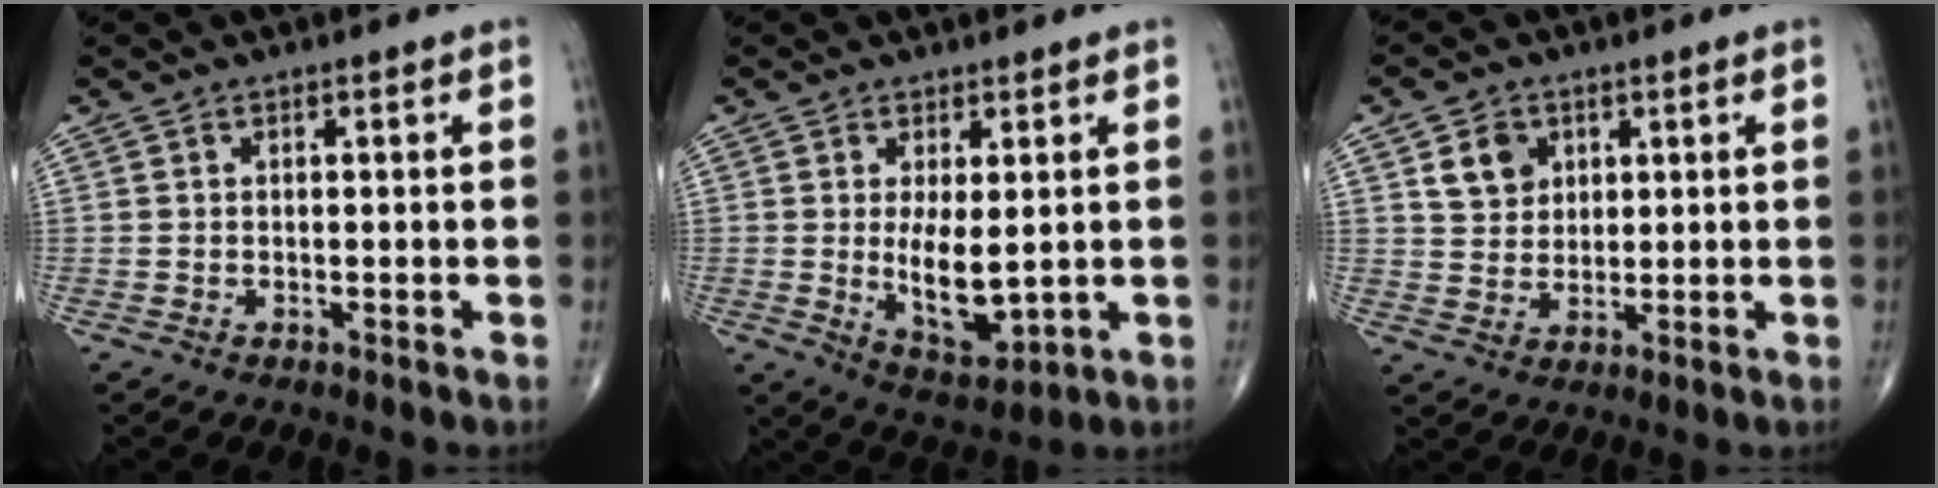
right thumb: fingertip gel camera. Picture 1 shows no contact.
{"total": 8.5, "force": [0.2, 3.7, 7.6], "torque": [-0.111, -0.023, 0.020]}
{"total": 6.2, "force": [2.6, 5.0, 2.6], "torque": [-0.022, -0.013, 0.047]}